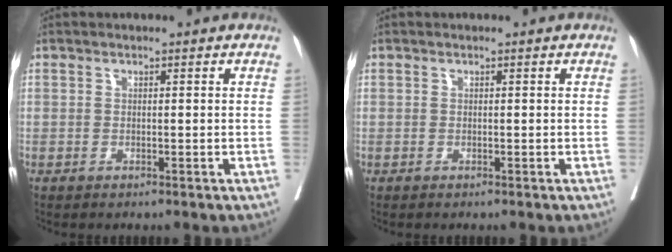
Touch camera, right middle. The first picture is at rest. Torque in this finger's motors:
{"motor_torque": [-0.24, -0.59, 0.11, 0.00]}